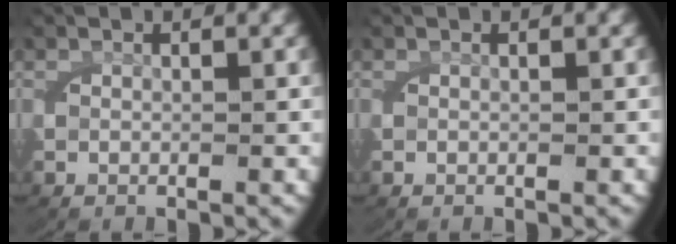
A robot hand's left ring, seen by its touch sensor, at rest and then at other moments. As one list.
[{"total": 0.0}]